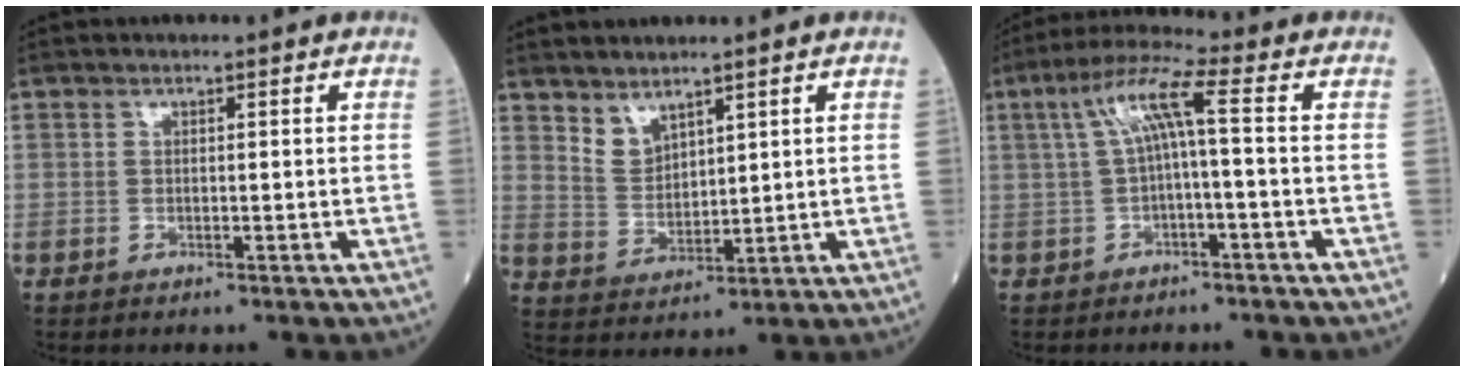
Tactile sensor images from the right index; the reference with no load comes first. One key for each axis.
{"total": 4.0, "fx": 3.2, "fy": 1.6, "fz": 1.7, "tx": -0.039, "ty": -0.001, "tz": 0.076}
{"total": 6.9, "fx": 0.5, "fy": 0.0, "fz": 6.9, "tx": -0.131, "ty": 0.034, "tz": 0.010}